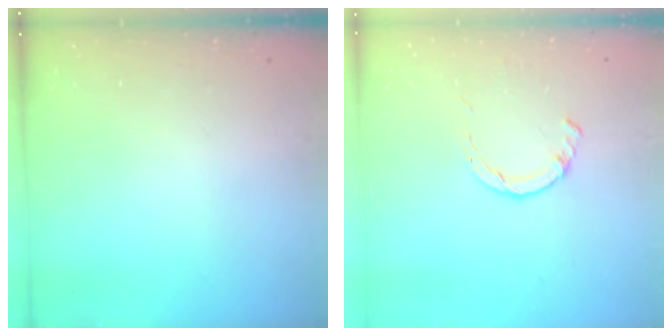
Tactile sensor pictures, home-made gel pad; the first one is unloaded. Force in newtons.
{"total": 1.4, "press": 1.4, "slide": 0.3}